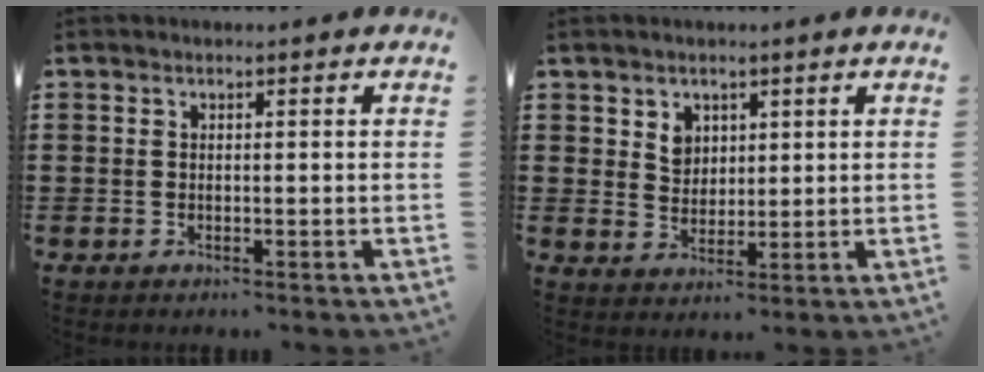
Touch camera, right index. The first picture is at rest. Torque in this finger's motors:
{"motor_torque": [0.01, 0.01, 0.12, 0.01]}